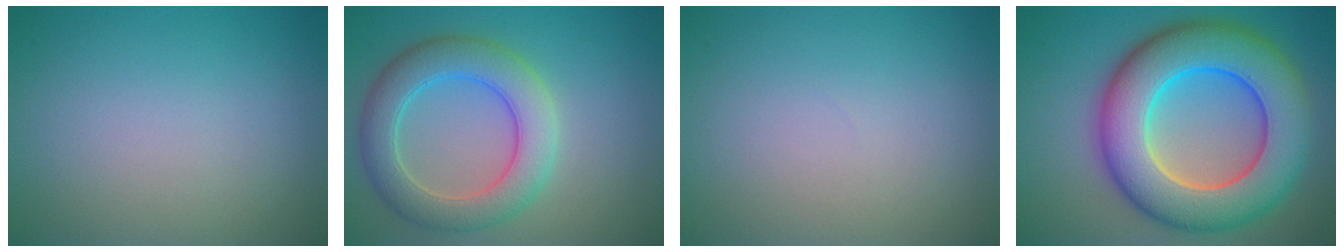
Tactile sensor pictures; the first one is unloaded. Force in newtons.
{"total": 6.1, "press": 6.0, "slide": 0.3}
{"total": 0.0}
{"total": 12.9, "press": 12.9, "slide": 0.4}